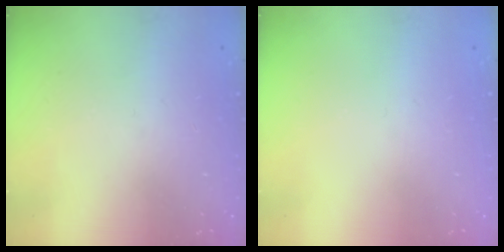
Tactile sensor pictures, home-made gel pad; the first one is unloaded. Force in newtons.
{"total": 0.0}